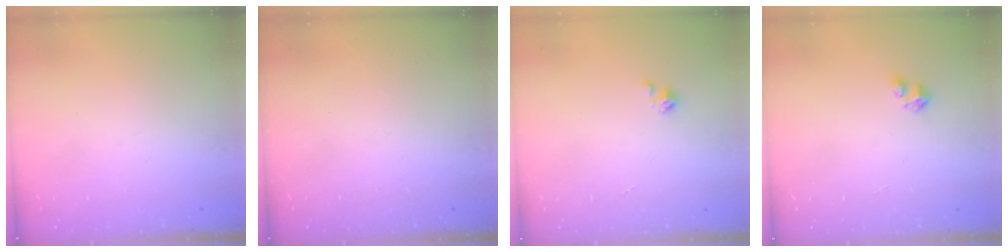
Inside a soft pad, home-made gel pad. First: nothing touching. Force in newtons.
{"total": 0.0}
{"total": 1.4, "press": 1.4, "slide": 0.3}
{"total": 3.0, "press": 2.9, "slide": 0.2}